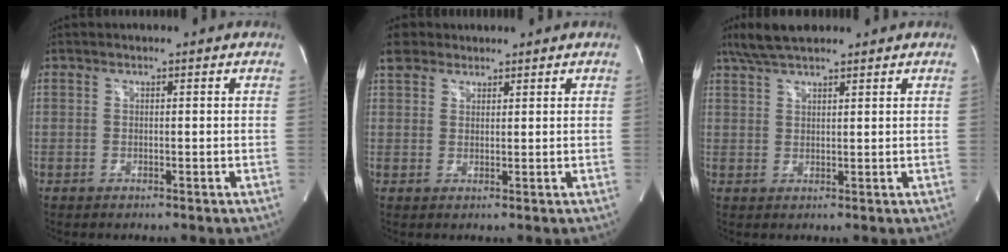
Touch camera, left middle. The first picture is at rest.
{"total": 3.8, "force": [2.9, 2.3, 0.8], "torque": [-0.026, 0.022, 0.055]}
{"total": 6.3, "force": [5.1, 1.3, 3.5], "torque": [-0.071, 0.023, 0.097]}